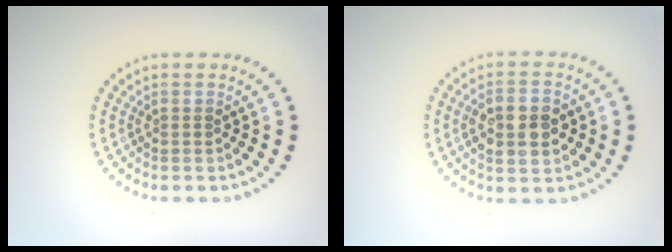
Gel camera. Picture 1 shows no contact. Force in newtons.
{"total": 4.3, "press": 4.3, "slide": 0.4}